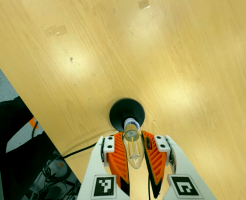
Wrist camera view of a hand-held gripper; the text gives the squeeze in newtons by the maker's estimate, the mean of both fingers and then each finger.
{"total": 20.9, "left": 23.0, "right": 18.8}